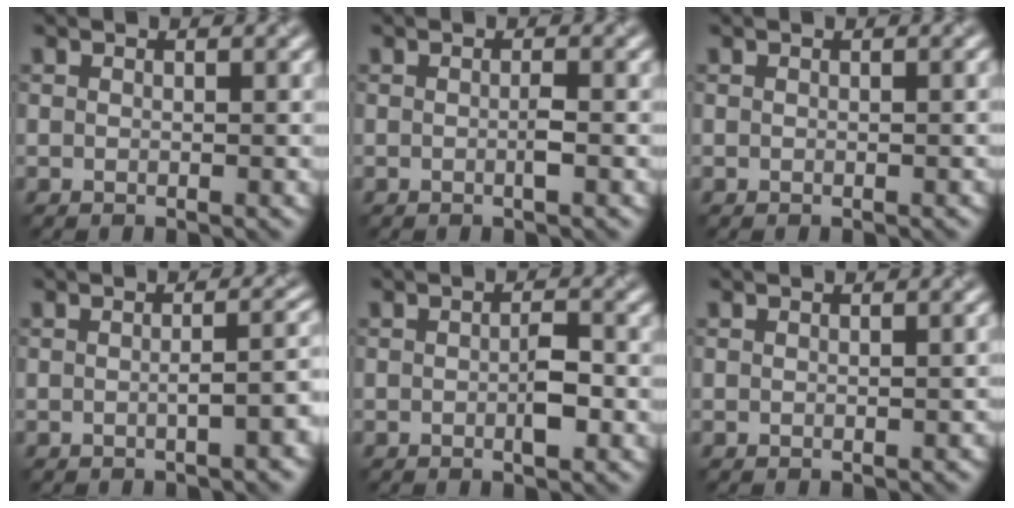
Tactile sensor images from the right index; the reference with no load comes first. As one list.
[{"total": 0.9, "force": [-0.3, 0.0, 0.8], "torque": [-0.015, -0.001, -0.006]}, {"total": 0.0}, {"total": 3.6, "force": [-0.8, 1.2, 3.3], "torque": [-0.037, 0.005, -0.009]}, {"total": 2.1, "force": [-0.6, 0.7, 1.9], "torque": [-0.033, -0.003, -0.012]}, {"total": 0.6, "force": [-0.2, 0.2, 0.5], "torque": [-0.006, 0.000, 0.001]}]